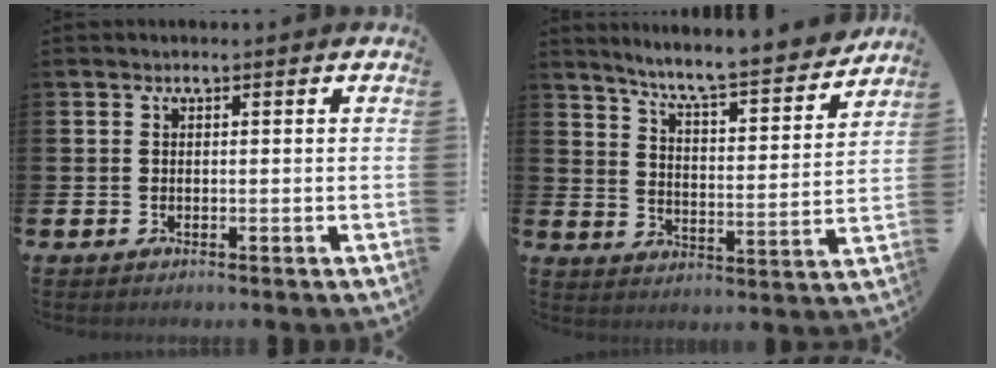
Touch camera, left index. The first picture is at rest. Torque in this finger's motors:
{"motor_torque": [0.08, -0.24, 0.70, 0.21]}